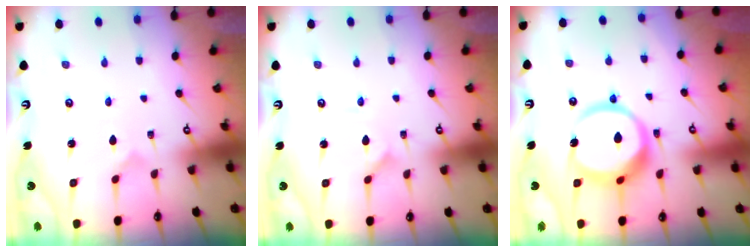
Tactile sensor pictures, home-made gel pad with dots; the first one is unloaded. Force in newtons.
{"total": 1.0, "press": 1.0, "slide": 0.2}
{"total": 13.9, "press": 13.8, "slide": 1.5}